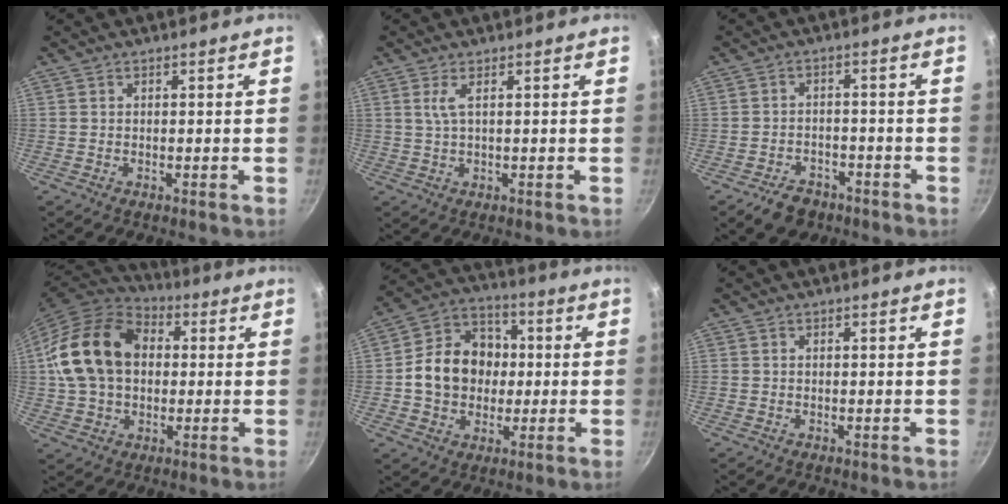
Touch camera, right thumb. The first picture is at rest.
{"total": 2.5, "force": [0.8, 0.5, 2.4], "torque": [-0.057, 0.000, 0.019]}
{"total": 5.9, "force": [-4.0, 3.7, 2.2], "torque": [-0.022, 0.031, -0.054]}
{"total": 19.4, "force": [2.3, 14.2, 13.0], "torque": [-0.226, 0.032, 0.031]}
{"total": 14.7, "force": [0.0, 12.1, 8.3], "torque": [-0.107, 0.028, -0.011]}
{"total": 0.0}